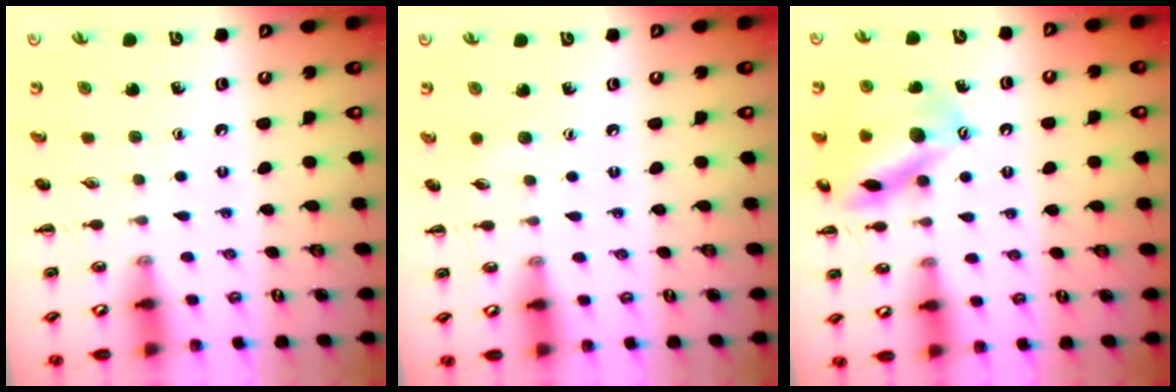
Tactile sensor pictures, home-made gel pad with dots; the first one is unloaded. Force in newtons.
{"total": 3.4, "press": 3.2, "slide": 1.0}
{"total": 14.5, "press": 14.4, "slide": 1.6}